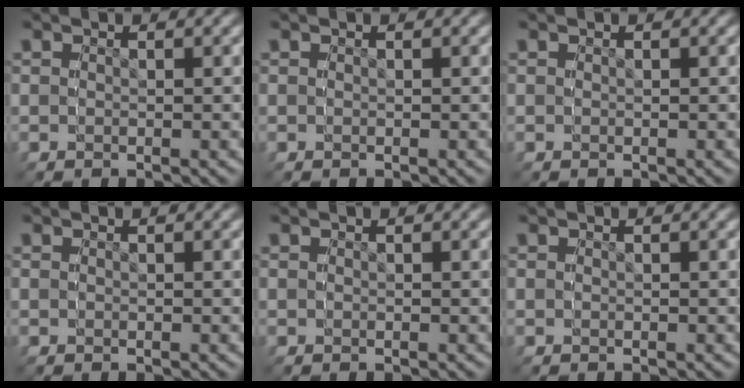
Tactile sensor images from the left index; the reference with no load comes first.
{"total": 0.0}
{"total": 0.0}
{"total": 0.0}
{"total": 0.0}
{"total": 0.0}